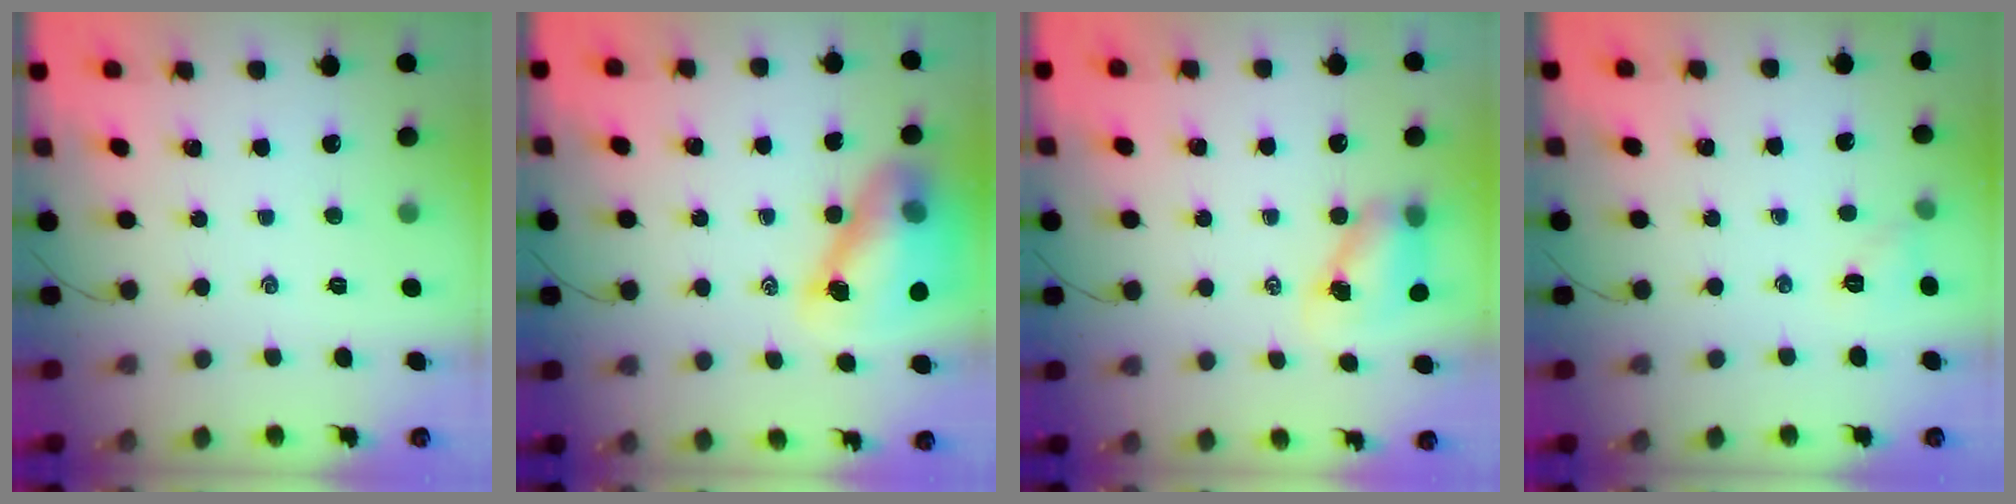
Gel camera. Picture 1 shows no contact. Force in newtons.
{"total": 13.6, "press": 13.0, "slide": 3.9}
{"total": 6.4, "press": 6.3, "slide": 1.0}
{"total": 5.5, "press": 5.3, "slide": 1.7}